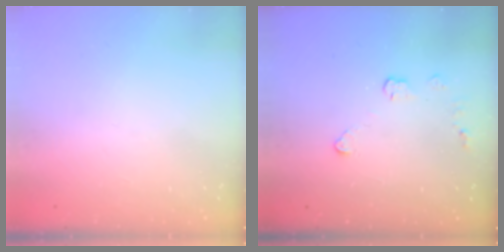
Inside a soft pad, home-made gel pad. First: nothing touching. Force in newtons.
{"total": 3.9, "press": 3.9, "slide": 0.5}